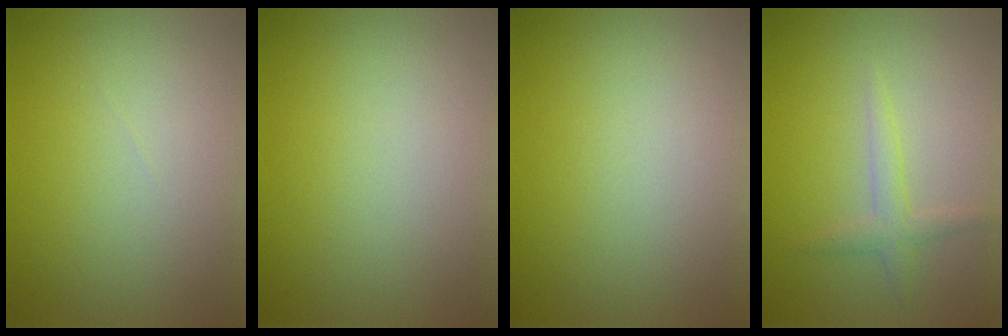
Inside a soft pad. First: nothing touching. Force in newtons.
{"total": 0.0}
{"total": 0.0}
{"total": 1.7, "press": 1.7, "slide": 0.1}